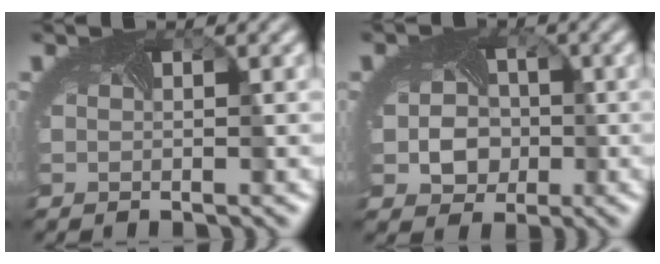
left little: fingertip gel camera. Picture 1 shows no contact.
{"total": 5.6, "force": [-0.8, 4.8, 2.8], "torque": [-0.028, -0.014, -0.014]}